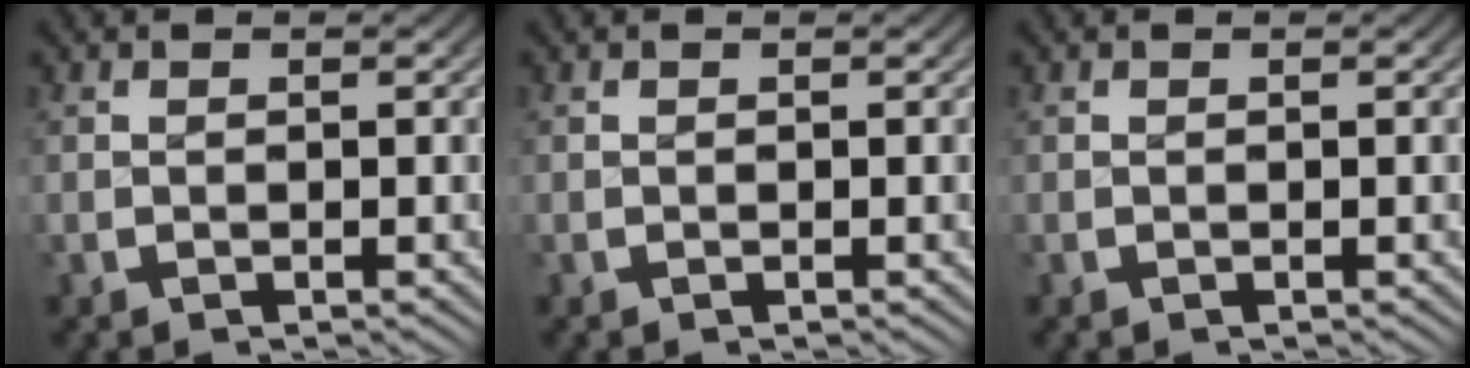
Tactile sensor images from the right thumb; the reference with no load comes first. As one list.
[{"total": 0.0}, {"total": 0.0}]